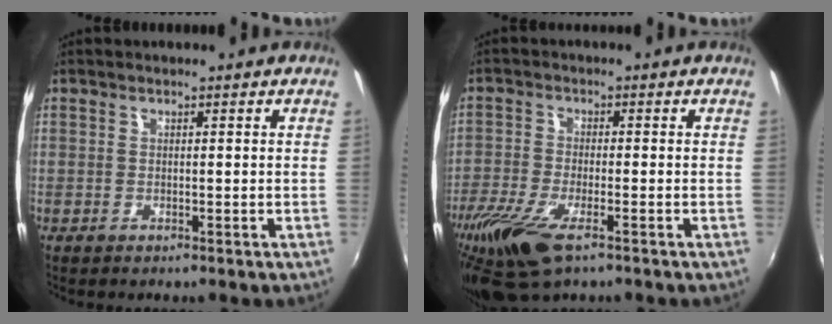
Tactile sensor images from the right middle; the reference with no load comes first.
{"total": 13.0, "force": [-8.2, 4.0, 9.3], "torque": [-0.213, -0.053, -0.156]}